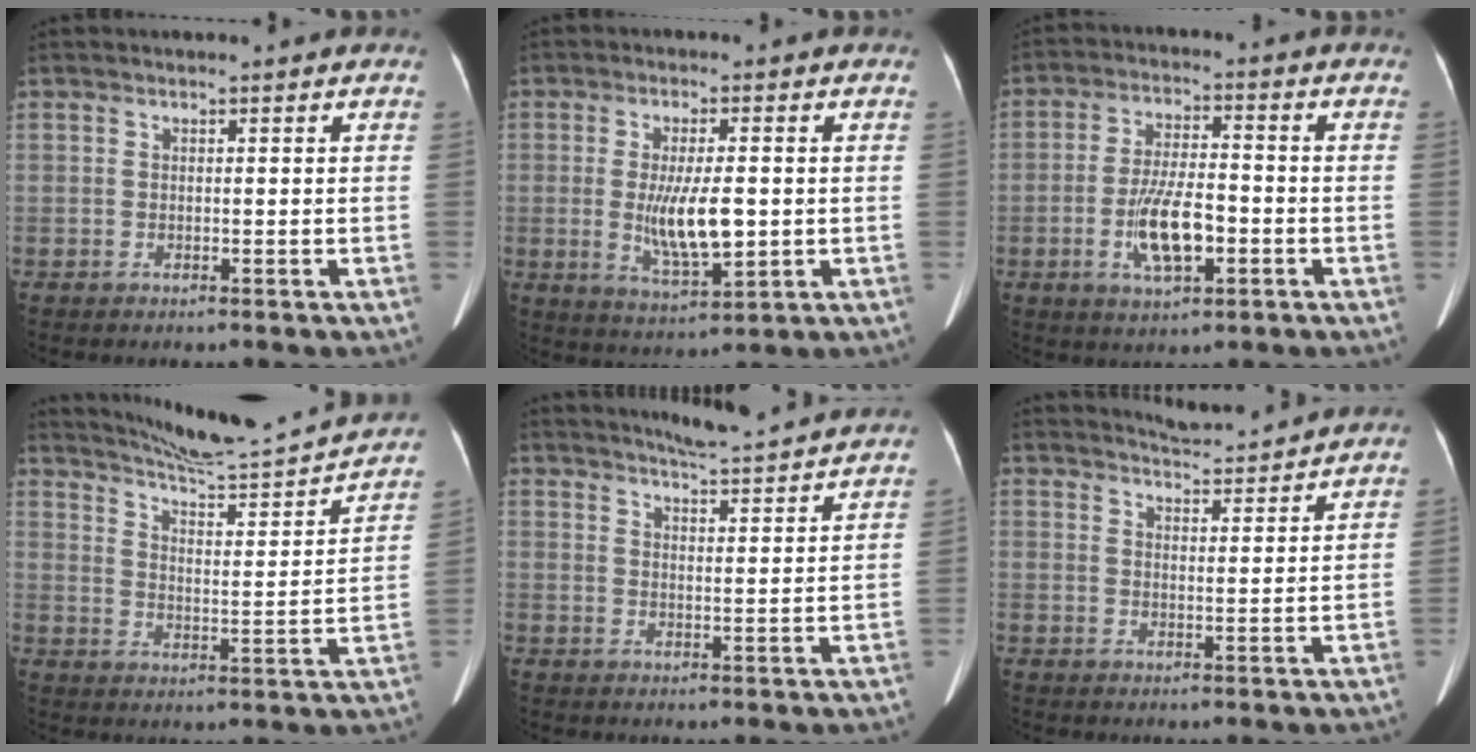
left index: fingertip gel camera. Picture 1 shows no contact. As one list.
[{"total": 8.4, "force": [-0.7, 2.2, 8.1], "torque": [-0.158, -0.018, -0.007]}, {"total": 8.8, "force": [-2.9, 2.8, 7.9], "torque": [-0.157, -0.002, -0.051]}, {"total": 17.7, "force": [16.8, -0.4, 5.4], "torque": [-0.092, -0.042, 0.228]}, {"total": 9.2, "force": [8.7, -0.4, 2.8], "torque": [-0.055, 0.006, 0.113]}, {"total": 5.8, "force": [5.8, -0.4, 0.5], "torque": [-0.021, 0.003, 0.081]}]